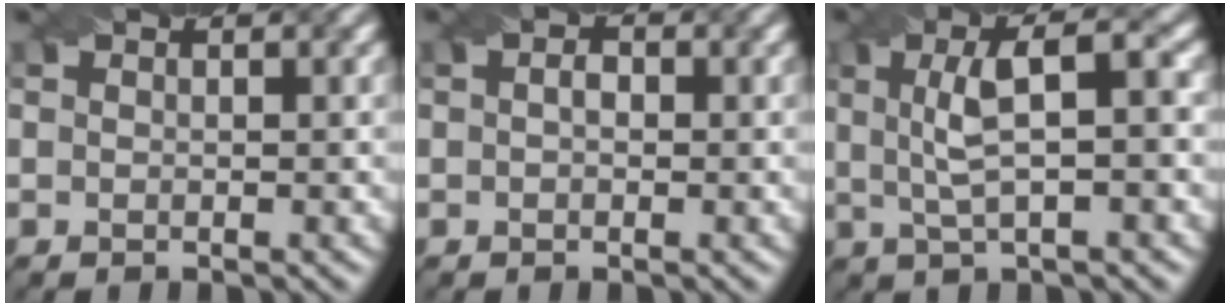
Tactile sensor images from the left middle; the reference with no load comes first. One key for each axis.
{"total": 1.9, "fx": 0.5, "fy": 1.3, "fz": 1.3, "tx": -0.016, "ty": -0.001, "tz": -0.010}
{"total": 5.4, "fx": 0.9, "fy": 1.5, "fz": 5.1, "tx": -0.093, "ty": 0.011, "tz": 0.015}